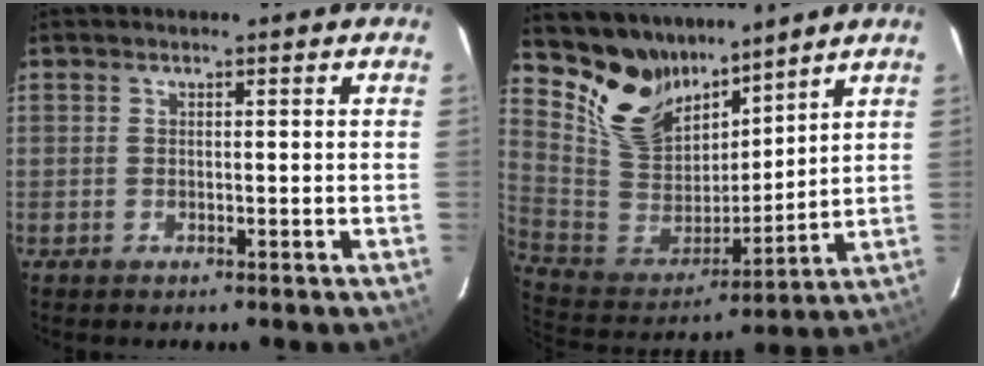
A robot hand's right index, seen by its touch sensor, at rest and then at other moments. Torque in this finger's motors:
{"motor_torque": [-0.13, 0.67, 0.14, 0.05]}